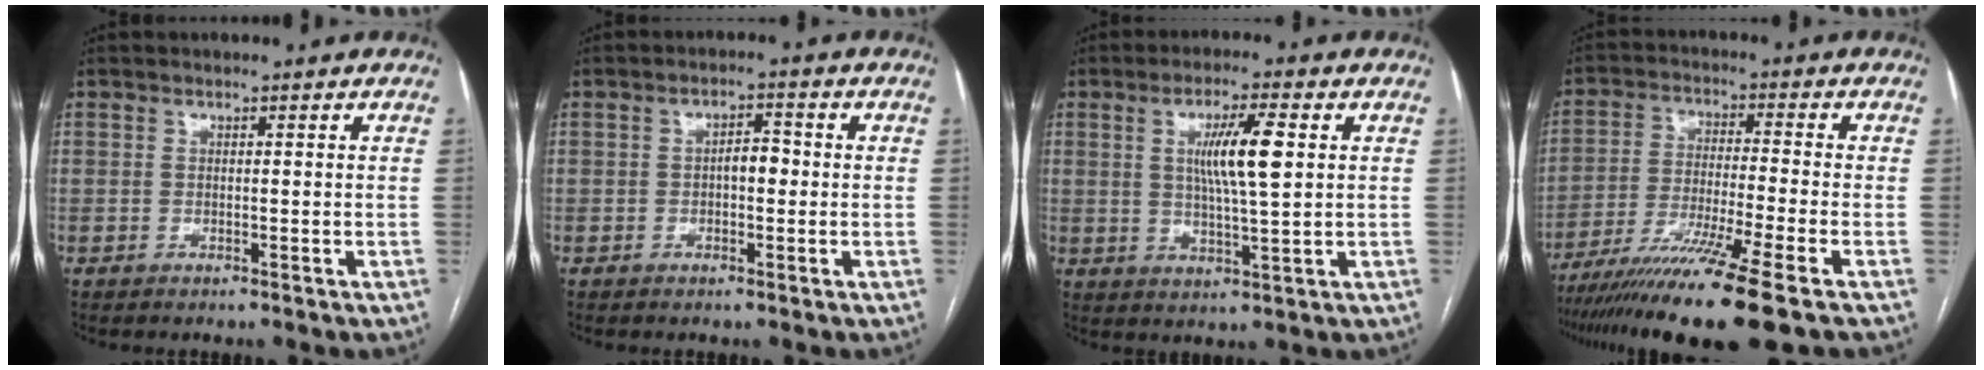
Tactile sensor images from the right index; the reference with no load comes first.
{"total": 2.8, "force": [-0.2, 1.2, 2.5], "torque": [-0.036, 0.009, -0.004]}
{"total": 8.0, "force": [1.8, 0.5, 7.8], "torque": [-0.143, -0.001, 0.033]}
{"total": 15.2, "force": [-11.1, -1.9, 10.2], "torque": [-0.181, -0.045, -0.186]}